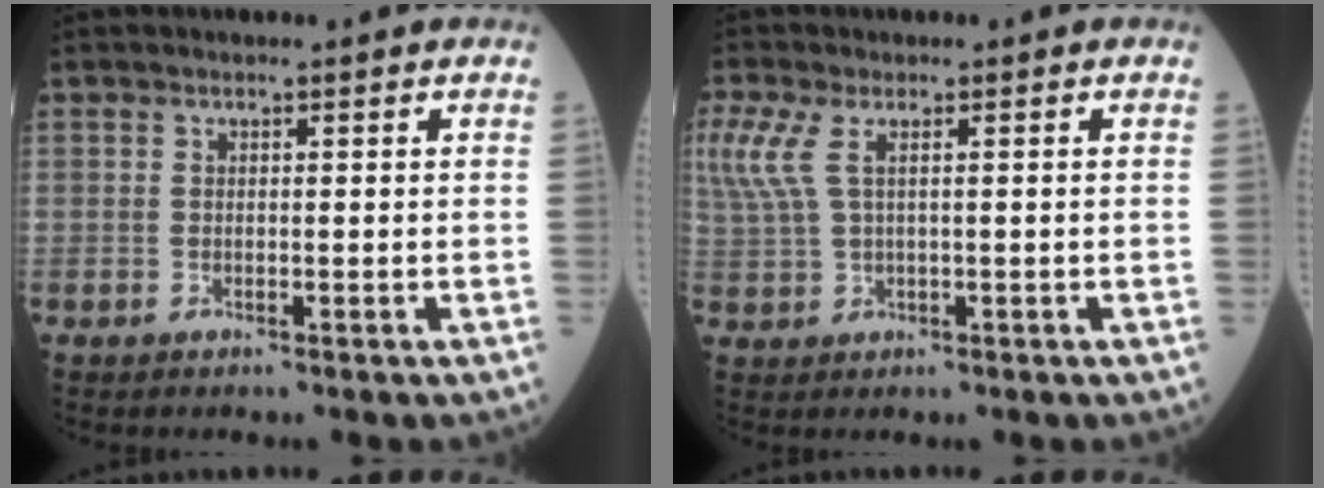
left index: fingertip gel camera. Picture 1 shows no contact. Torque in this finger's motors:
{"motor_torque": [1.19, -0.51, 0.25, 0.13]}